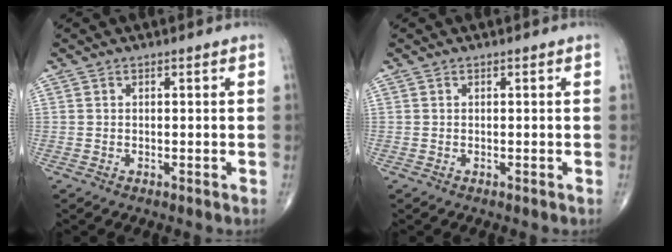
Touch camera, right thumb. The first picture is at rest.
{"total": 0.0}